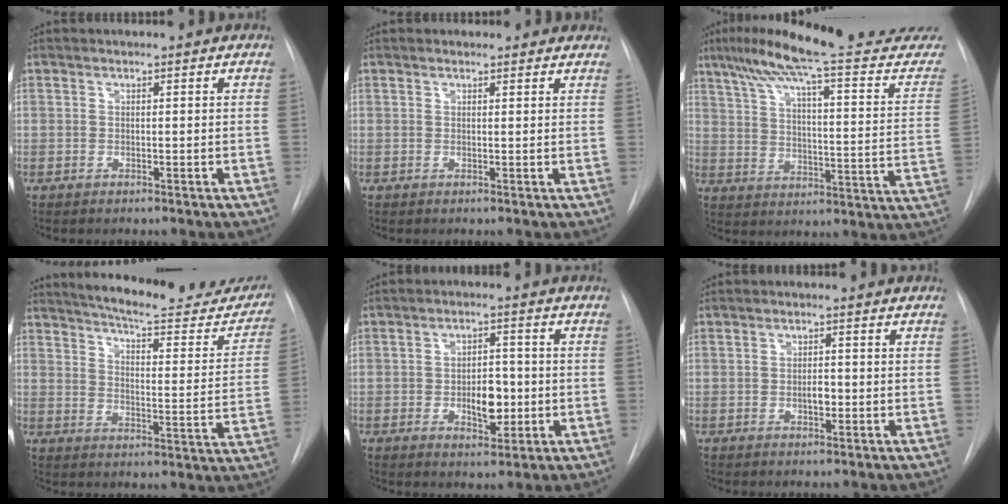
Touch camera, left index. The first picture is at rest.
{"total": 2.1, "force": [1.8, 1.1, 0.3], "torque": [0.002, 0.003, 0.010]}
{"total": 26.2, "force": [22.8, 1.3, 12.9], "torque": [-0.194, -0.052, 0.296]}
{"total": 22.0, "force": [19.8, 4.2, 8.7], "torque": [-0.116, -0.061, 0.243]}
{"total": 6.1, "force": [-2.0, 3.0, 5.0], "torque": [-0.074, -0.001, -0.022]}
{"total": 2.1, "force": [-1.3, 0.7, 1.4], "torque": [-0.024, -0.004, -0.017]}